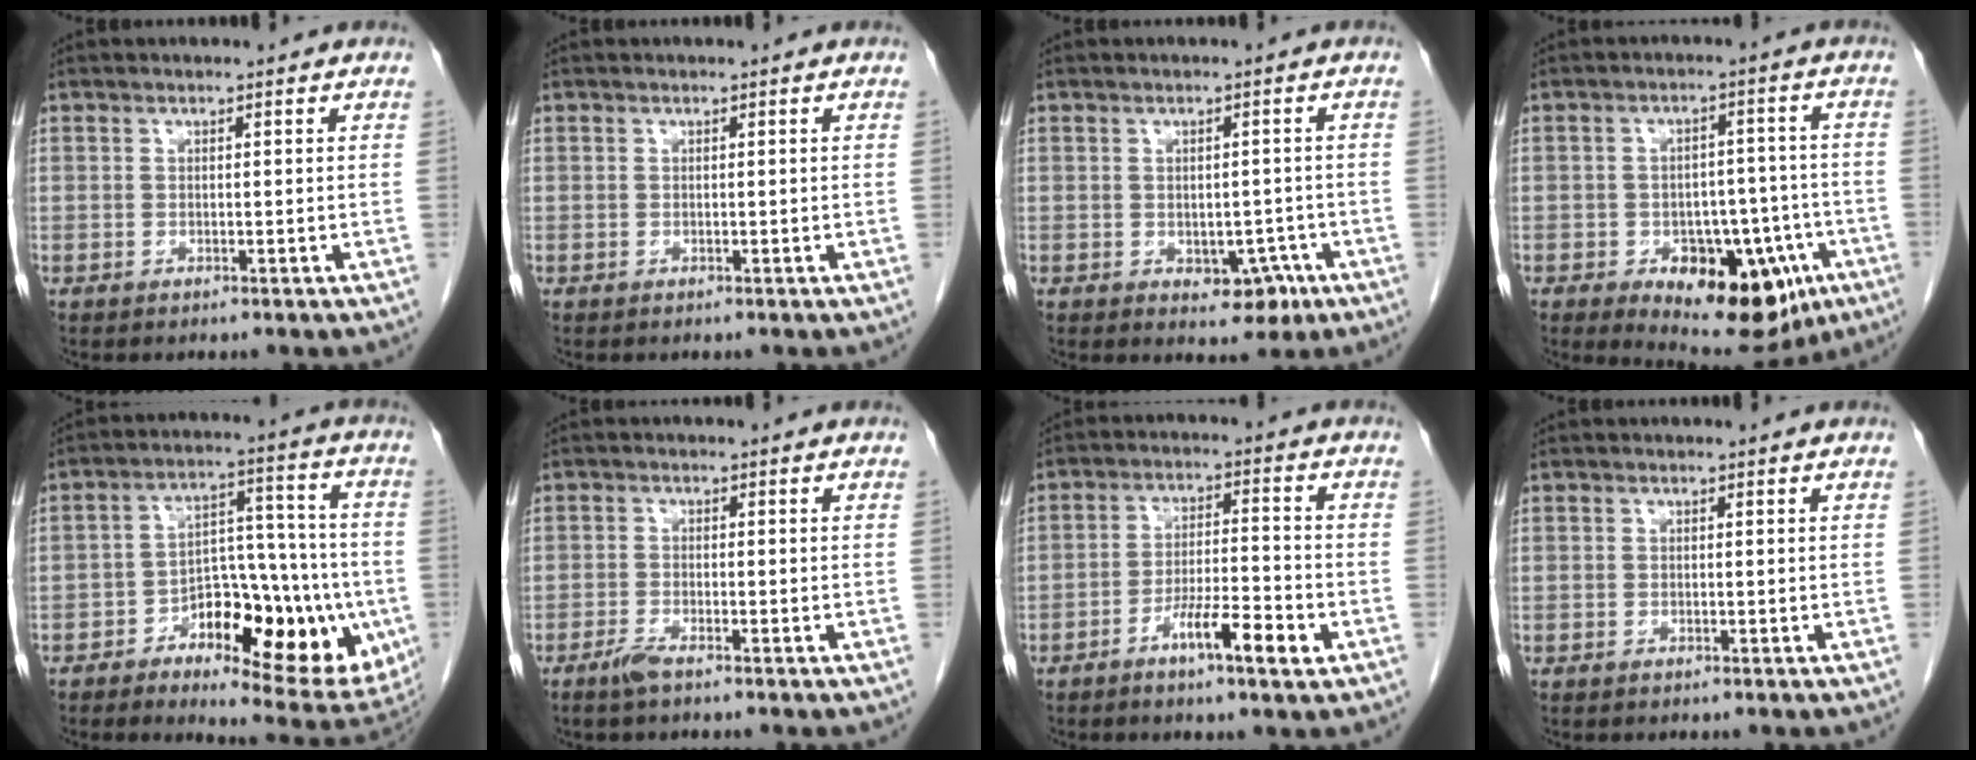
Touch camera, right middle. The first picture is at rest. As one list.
[{"total": 0.0}, {"total": 4.3, "force": [-1.7, 2.7, 2.8], "torque": [-0.025, 0.003, -0.013]}, {"total": 15.2, "force": [-7.1, 7.6, 11.1], "torque": [-0.134, 0.015, -0.087]}, {"total": 18.8, "force": [-6.2, 7.5, 16.1], "torque": [-0.196, 0.017, -0.080]}, {"total": 2.1, "force": [-1.7, 0.1, 1.3], "torque": [-0.035, -0.004, -0.035]}, {"total": 7.3, "force": [-3.7, 0.8, 6.2], "torque": [-0.107, 0.002, -0.062]}, {"total": 0.0}]